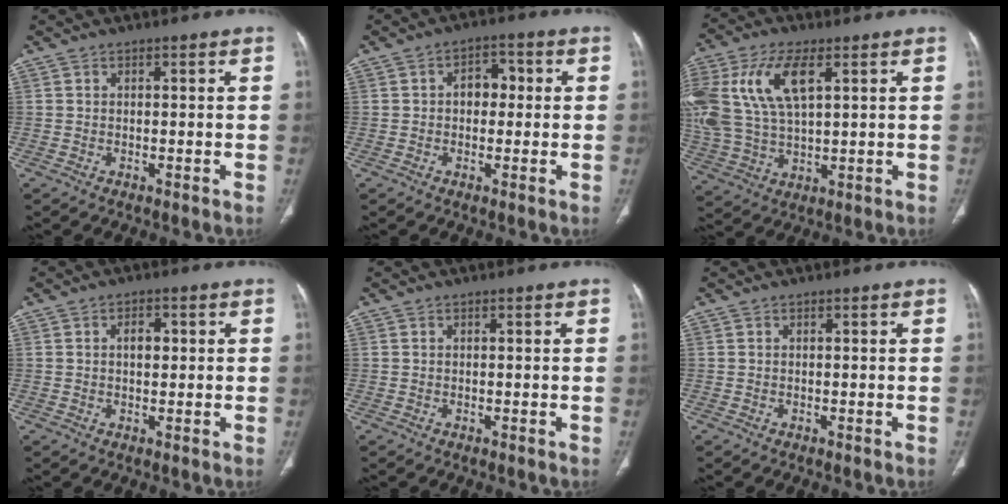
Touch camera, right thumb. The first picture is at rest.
{"total": 4.9, "force": [0.4, 3.5, 3.4], "torque": [-0.031, 0.016, -0.003]}
{"total": 19.6, "force": [6.4, 9.9, 15.6], "torque": [-0.369, 0.001, 0.123]}
{"total": 3.0, "force": [0.6, 1.8, 2.3], "torque": [-0.030, 0.003, 0.009]}
{"total": 0.0}
{"total": 0.0}